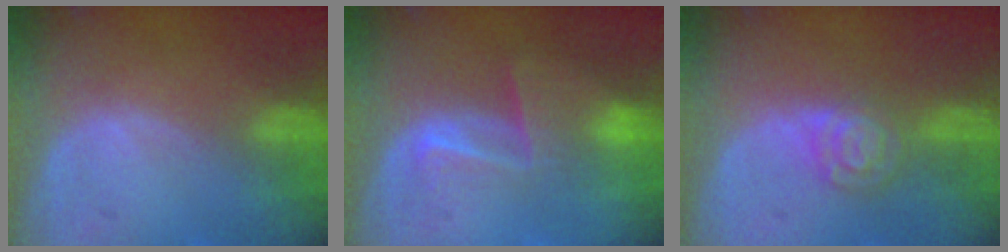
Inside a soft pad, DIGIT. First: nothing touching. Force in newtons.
{"total": 6.5, "press": 5.6, "slide": 3.4}
{"total": 4.8, "press": 4.2, "slide": 2.3}